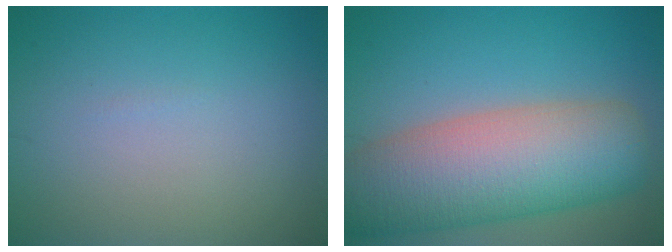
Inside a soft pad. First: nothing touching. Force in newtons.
{"total": 12.1, "press": 12.1, "slide": 0.7}